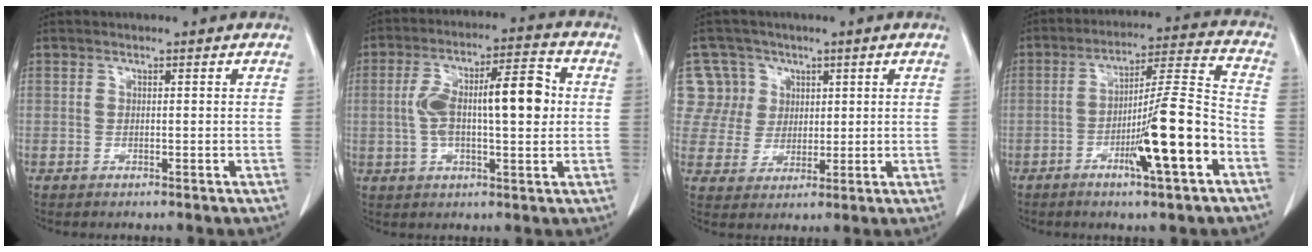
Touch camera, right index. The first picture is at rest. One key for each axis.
{"total": 12.9, "fx": 0.8, "fy": 3.6, "fz": 12.4, "tx": -0.216, "ty": 0.032, "tz": 0.014}
{"total": 7.3, "fx": 2.7, "fy": 6.8, "fz": -0.1, "tx": 0.011, "ty": 0.016, "tz": 0.059}
{"total": 13.2, "fx": -5.1, "fy": 0.2, "fz": 12.2, "tx": -0.199, "ty": 0.001, "tz": -0.083}